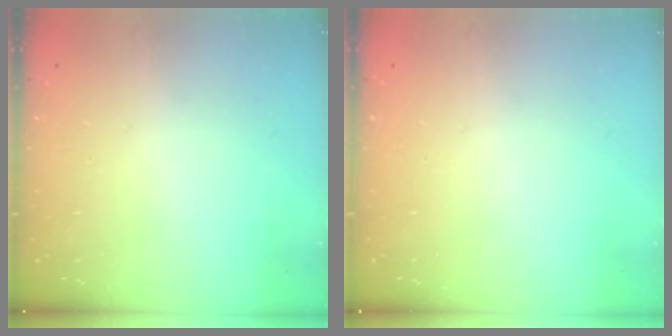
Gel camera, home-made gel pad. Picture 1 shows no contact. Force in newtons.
{"total": 0.0}